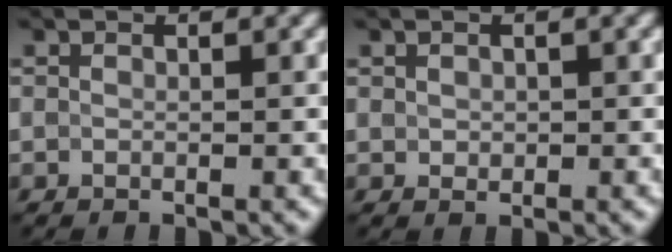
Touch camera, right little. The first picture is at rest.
{"total": 0.6, "force": [-0.2, 0.5, -0.1], "torque": [-0.002, 0.005, 0.003]}